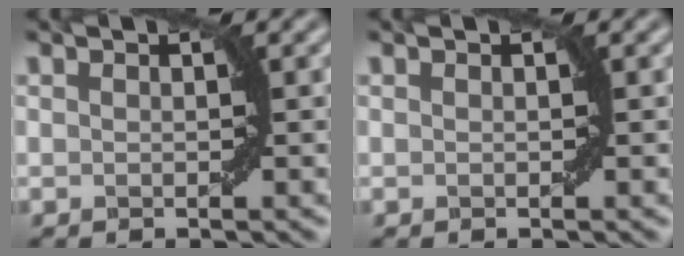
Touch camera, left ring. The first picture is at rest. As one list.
[{"total": 0.0}]